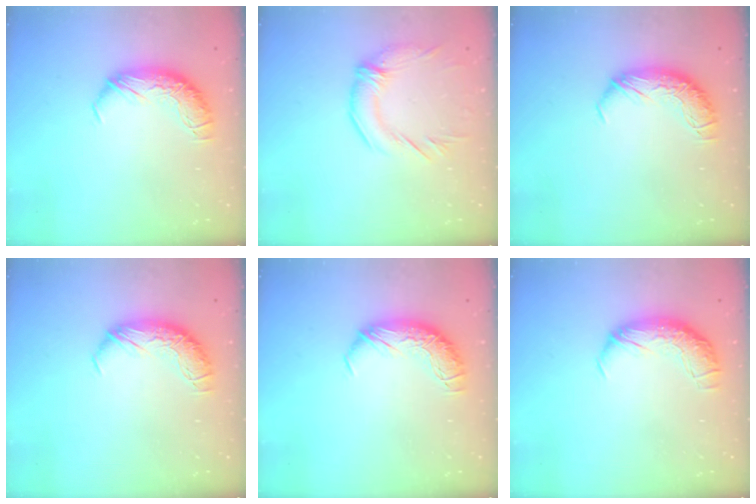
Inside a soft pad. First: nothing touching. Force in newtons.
{"total": 2.8, "press": 1.9, "slide": 2.2}
{"total": 0.0}
{"total": 0.0}
{"total": 0.0}
{"total": 2.3, "press": 1.0, "slide": 2.1}